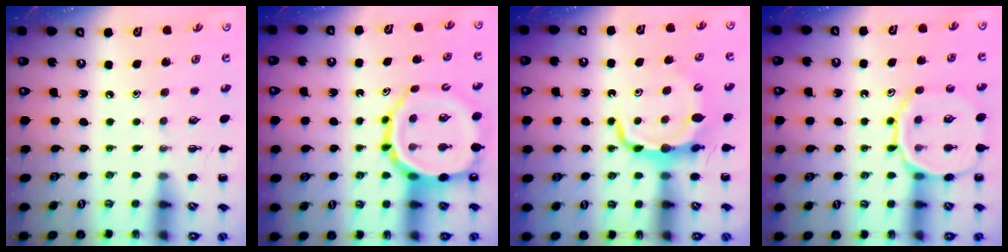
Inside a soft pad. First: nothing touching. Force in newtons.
{"total": 14.2, "press": 13.9, "slide": 2.9}
{"total": 7.2, "press": 7.2, "slide": 0.4}
{"total": 14.0, "press": 13.8, "slide": 1.8}